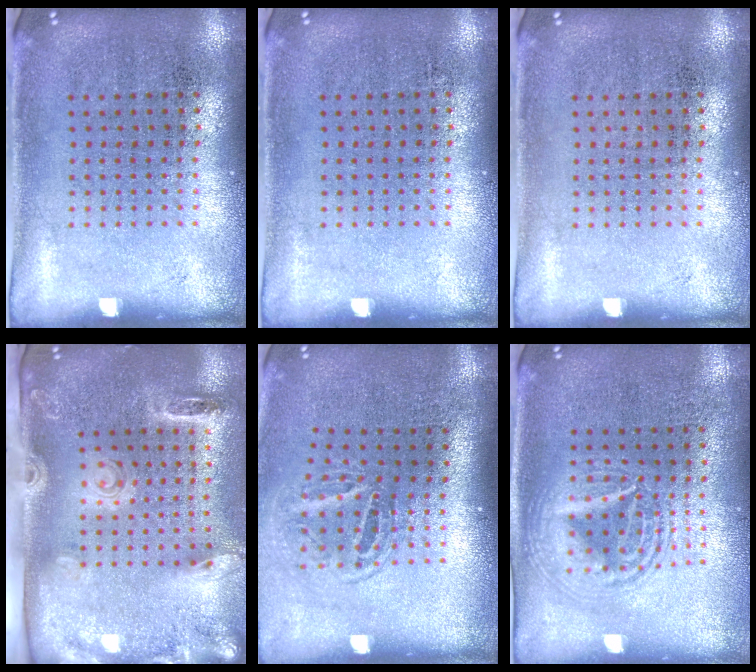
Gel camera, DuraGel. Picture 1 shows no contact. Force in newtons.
{"total": 0.0}
{"total": 0.0}
{"total": 2.7, "press": 1.9, "slide": 1.9}
{"total": 1.6, "press": 1.1, "slide": 1.2}
{"total": 2.7, "press": 2.7, "slide": 0.2}